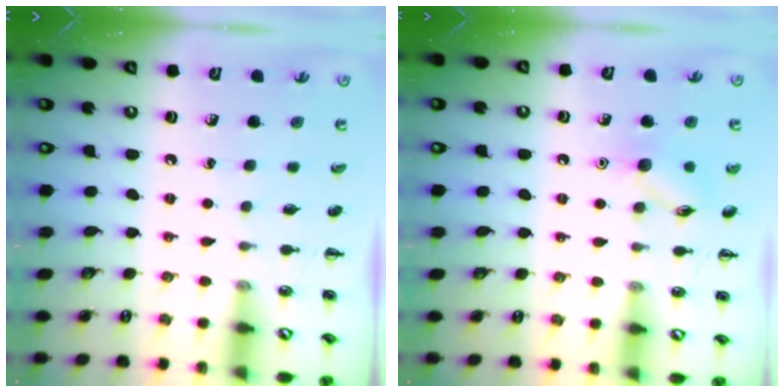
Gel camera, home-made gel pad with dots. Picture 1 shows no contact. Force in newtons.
{"total": 8.5, "press": 8.4, "slide": 1.2}